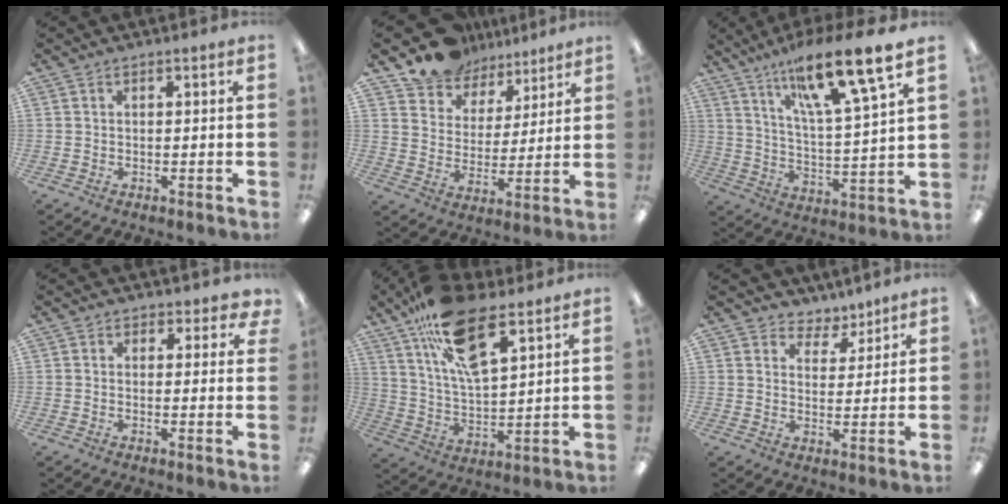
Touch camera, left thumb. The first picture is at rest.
{"total": 13.4, "force": [11.3, 6.8, 2.1], "torque": [-0.059, -0.086, 0.215]}
{"total": 17.3, "force": [12.8, 2.6, 11.4], "torque": [-0.187, -0.080, 0.202]}
{"total": 2.4, "force": [1.5, 1.8, 0.6], "torque": [0.001, -0.004, 0.027]}
{"total": 17.7, "force": [11.3, 6.6, 11.9], "torque": [-0.225, -0.041, 0.198]}
{"total": 5.0, "force": [4.2, 2.6, 0.4], "torque": [0.000, -0.030, 0.074]}